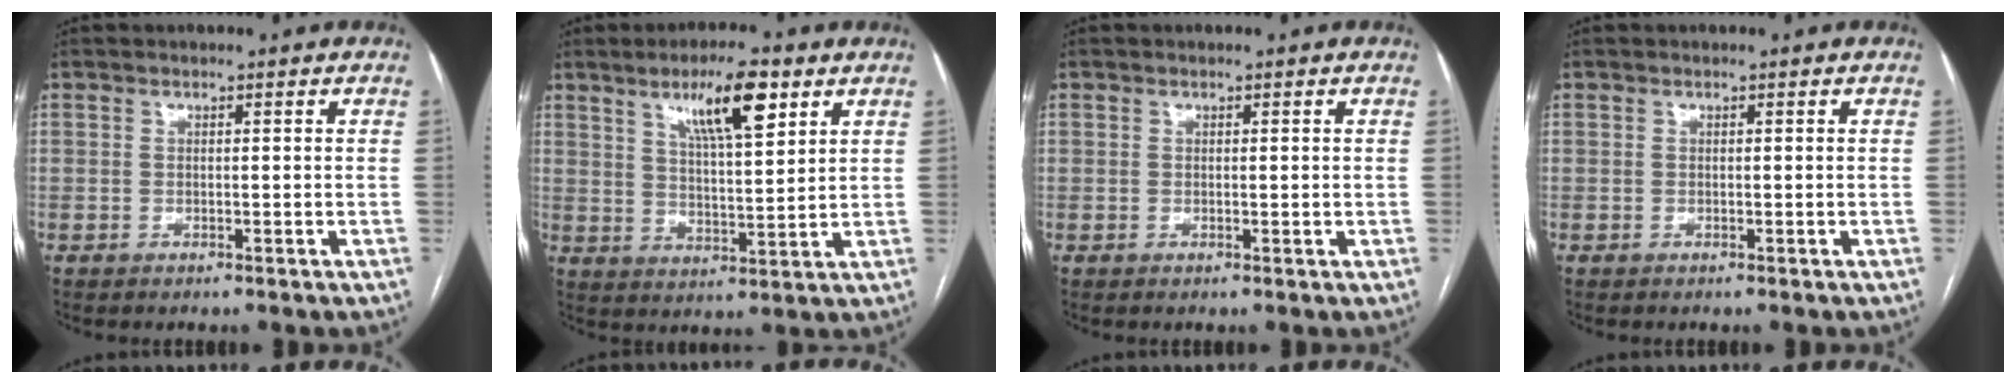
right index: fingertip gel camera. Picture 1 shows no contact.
{"total": 10.1, "force": [5.6, 1.7, 8.2], "torque": [-0.145, 0.004, 0.096]}
{"total": 0.8, "force": [0.2, 0.3, 0.7], "torque": [-0.012, -0.002, 0.004]}
{"total": 0.0}